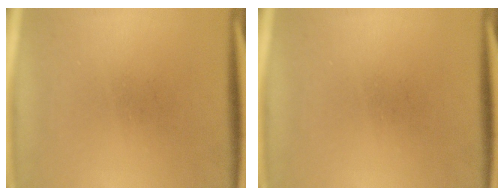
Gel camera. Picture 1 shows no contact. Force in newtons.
{"total": 0.0}